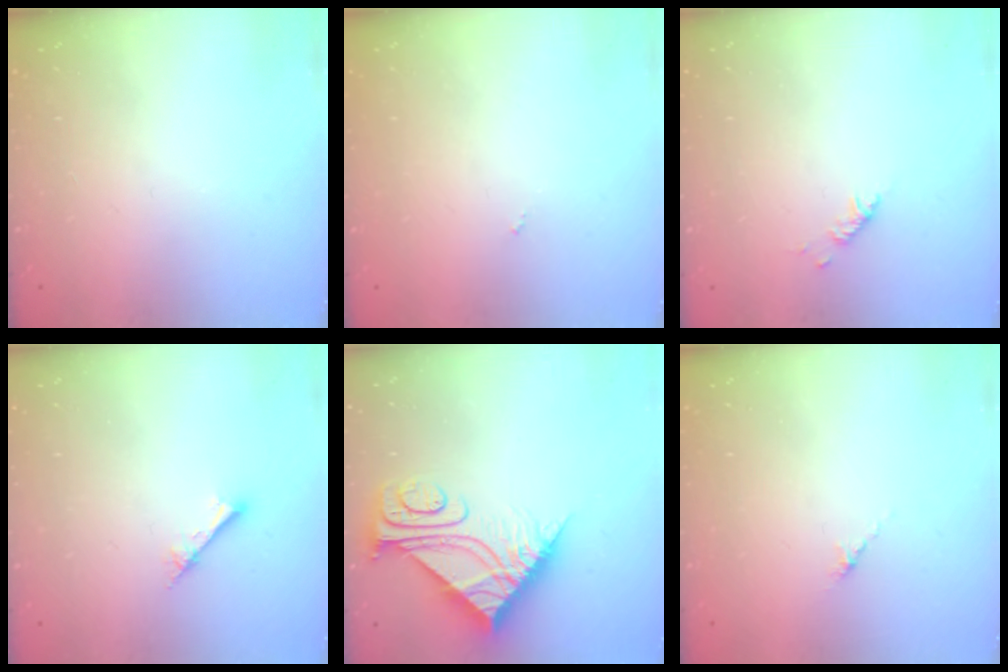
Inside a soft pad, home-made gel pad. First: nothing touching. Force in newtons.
{"total": 0.0}
{"total": 2.9, "press": 2.9, "slide": 0.6}
{"total": 2.4, "press": 2.4, "slide": 0.3}
{"total": 9.9, "press": 9.9, "slide": 0.9}
{"total": 2.7, "press": 2.7, "slide": 0.7}